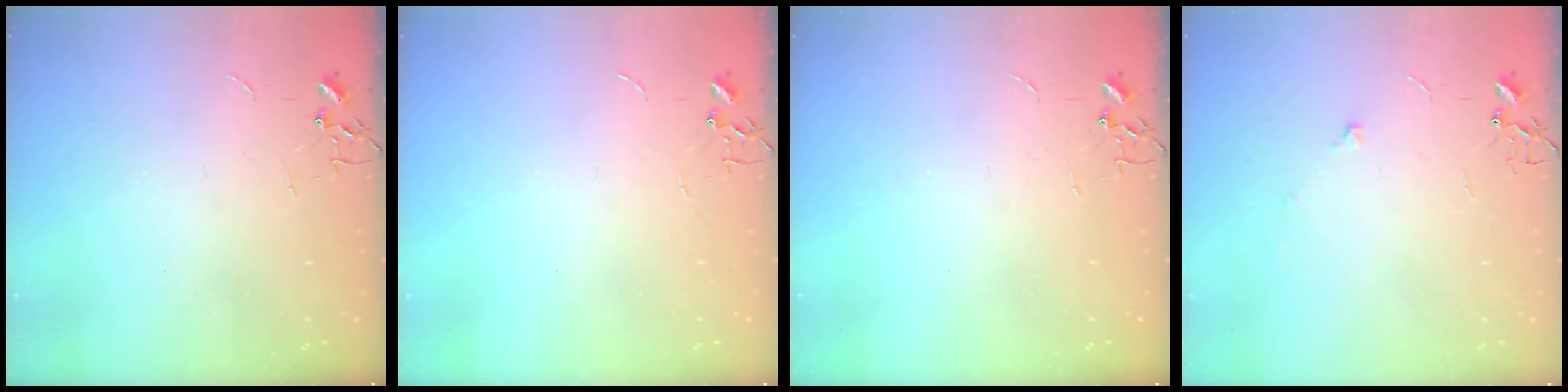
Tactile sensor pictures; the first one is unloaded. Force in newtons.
{"total": 0.0}
{"total": 0.0}
{"total": 5.4, "press": 5.1, "slide": 1.8}